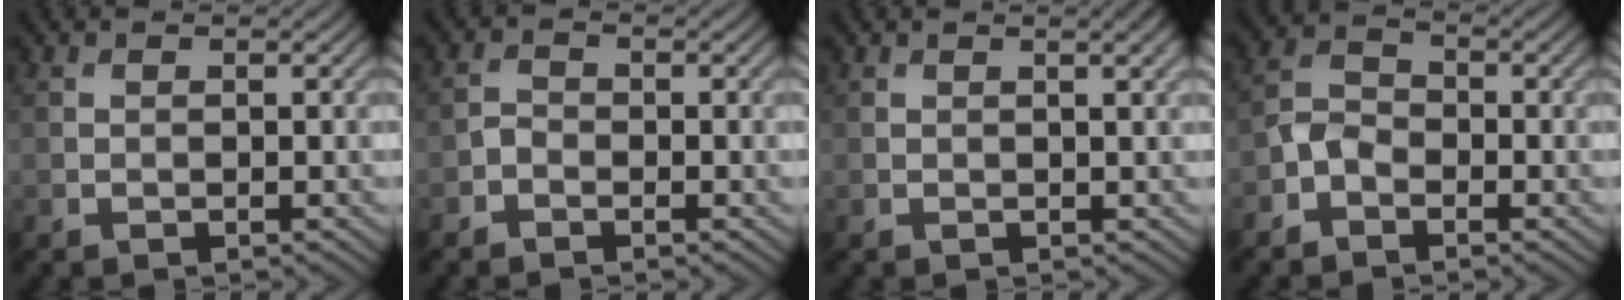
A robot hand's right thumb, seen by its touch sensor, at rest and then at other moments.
{"total": 1.4, "force": [-1.0, 0.8, 0.6], "torque": [-0.010, 0.004, -0.026]}
{"total": 1.9, "force": [1.0, 0.3, 1.6], "torque": [-0.022, 0.000, 0.010]}
{"total": 3.1, "force": [-1.9, 2.0, 1.6], "torque": [-0.034, 0.007, -0.050]}